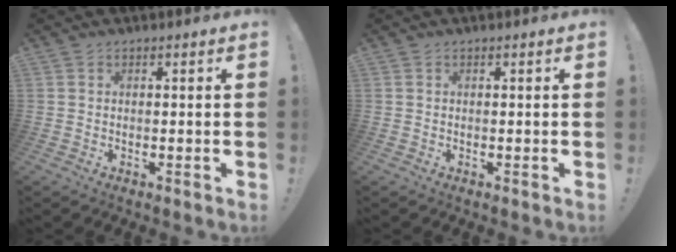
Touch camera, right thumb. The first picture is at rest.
{"total": 0.0}